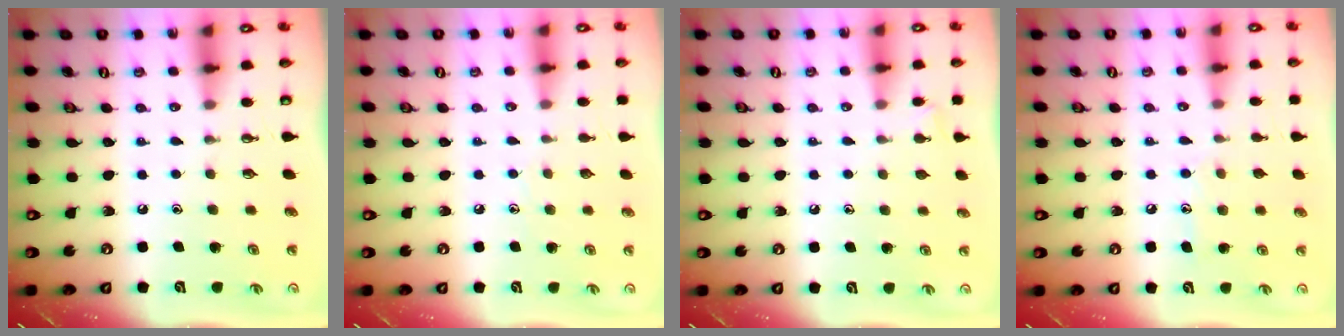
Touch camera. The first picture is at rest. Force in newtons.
{"total": 3.5, "press": 3.5, "slide": 0.4}
{"total": 3.5, "press": 3.5, "slide": 0.5}
{"total": 7.0, "press": 7.0, "slide": 0.1}